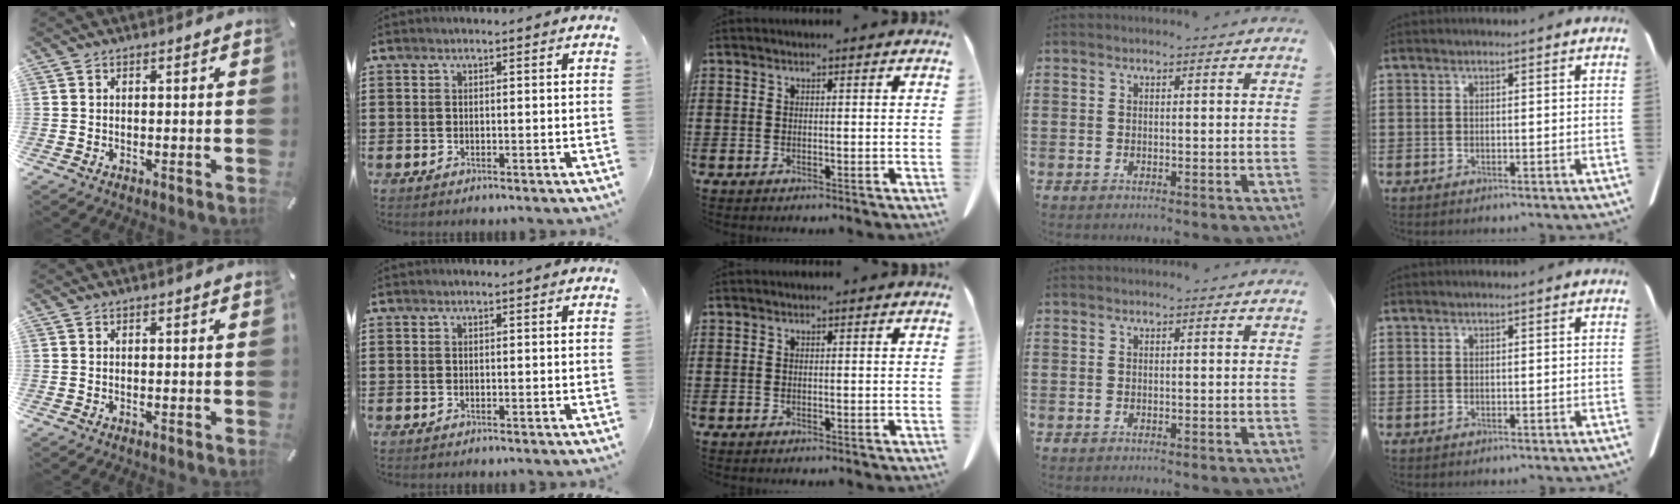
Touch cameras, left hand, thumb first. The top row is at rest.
{}